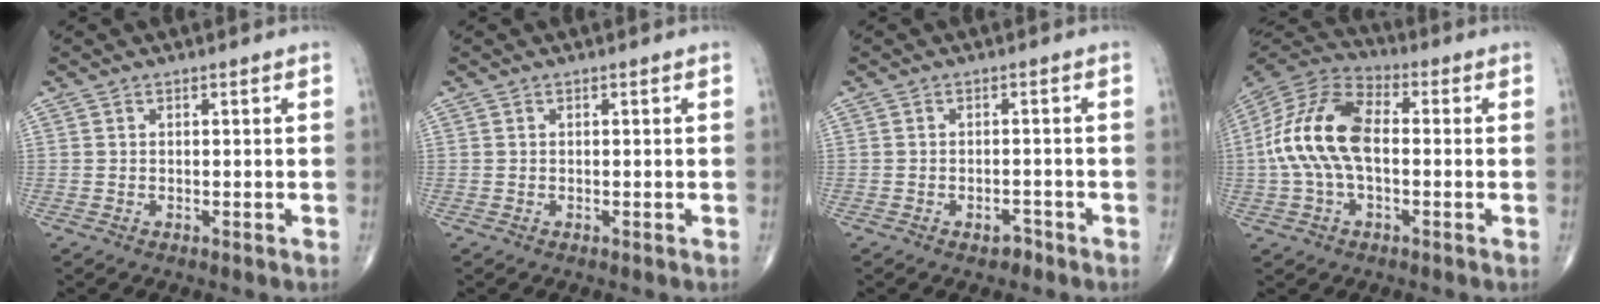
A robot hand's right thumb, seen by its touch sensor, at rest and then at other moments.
{"total": 0.0}
{"total": 2.1, "force": [-1.5, 1.2, 1.0], "torque": [-0.011, 0.010, -0.019]}
{"total": 16.0, "force": [-0.1, 8.9, 13.2], "torque": [-0.270, 0.036, -0.012]}